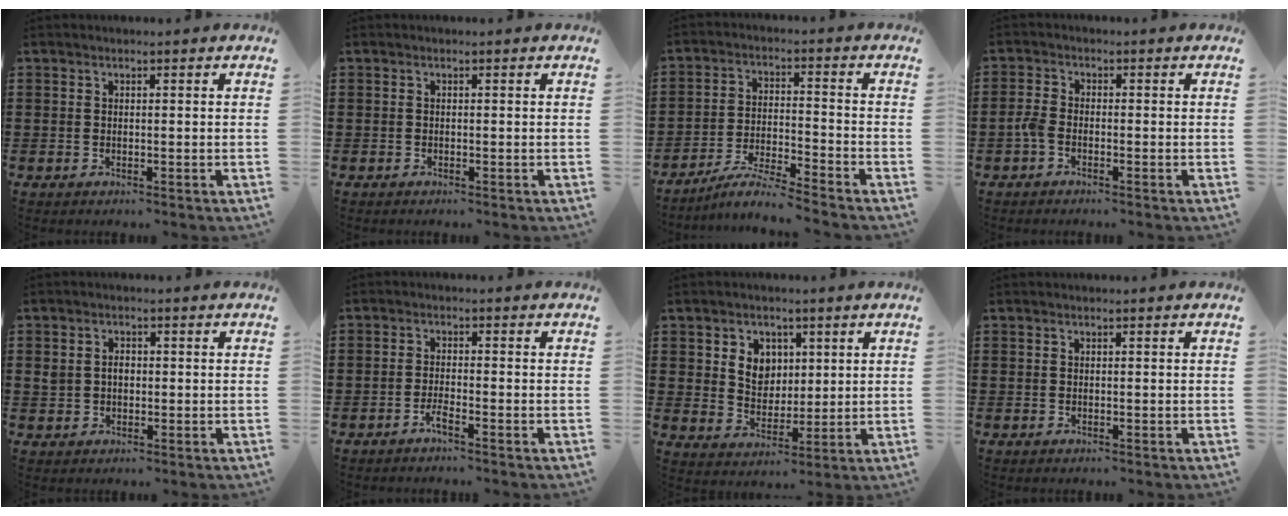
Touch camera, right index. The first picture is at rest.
{"total": 0.0}
{"total": 5.5, "force": [-5.2, -0.4, 1.8], "torque": [-0.044, -0.013, -0.104]}
{"total": 2.1, "force": [-1.1, 1.0, 1.5], "torque": [-0.045, -0.004, -0.025]}
{"total": 2.3, "force": [0.2, 1.8, 1.5], "torque": [-0.033, 0.009, 0.002]}
{"total": 2.0, "force": [-1.5, 0.2, 1.4], "torque": [-0.033, -0.005, -0.029]}
{"total": 5.2, "force": [1.9, 4.5, 1.7], "torque": [-0.046, 0.013, 0.032]}
{"total": 0.0}